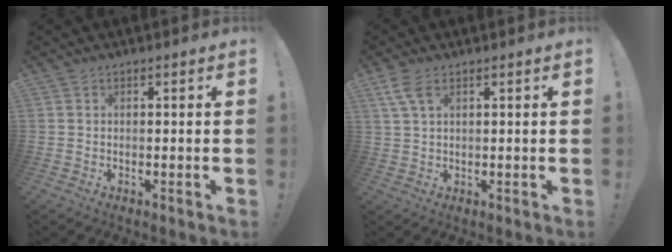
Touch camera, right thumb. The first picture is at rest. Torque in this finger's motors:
{"motor_torque": [0.30, 0.16, 0.07, -0.27, 0.11]}